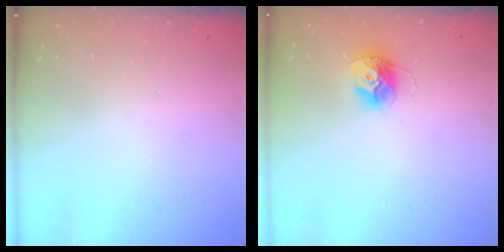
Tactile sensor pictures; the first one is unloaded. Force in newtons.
{"total": 10.9, "press": 10.9, "slide": 0.7}